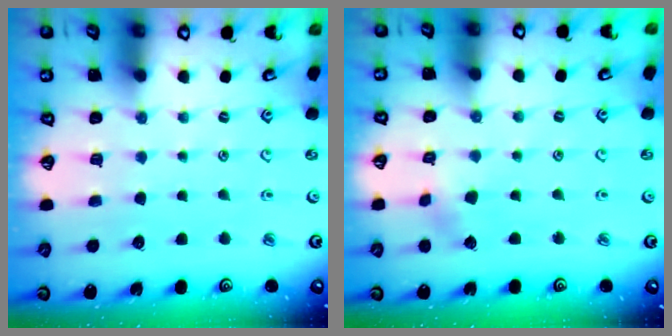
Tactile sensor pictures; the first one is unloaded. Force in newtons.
{"total": 2.5, "press": 2.4, "slide": 0.7}